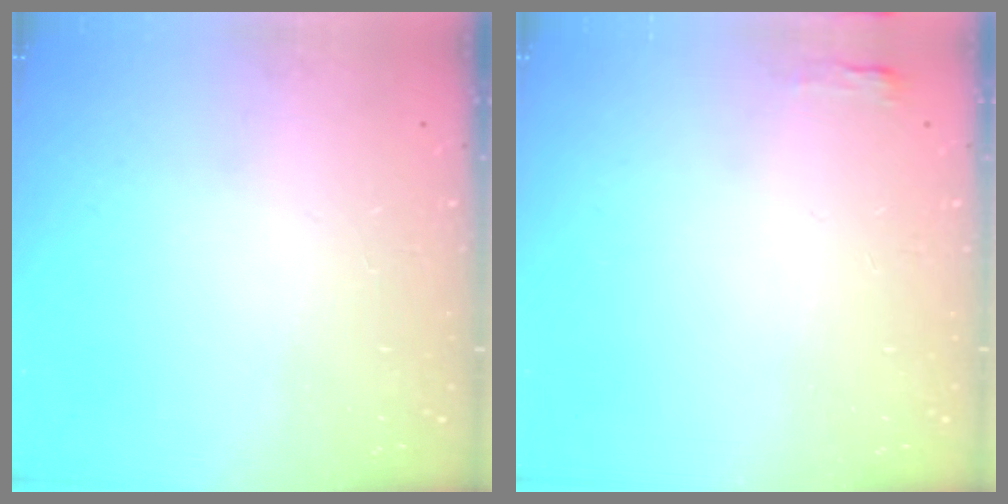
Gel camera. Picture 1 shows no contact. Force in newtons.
{"total": 2.7, "press": 2.6, "slide": 0.8}